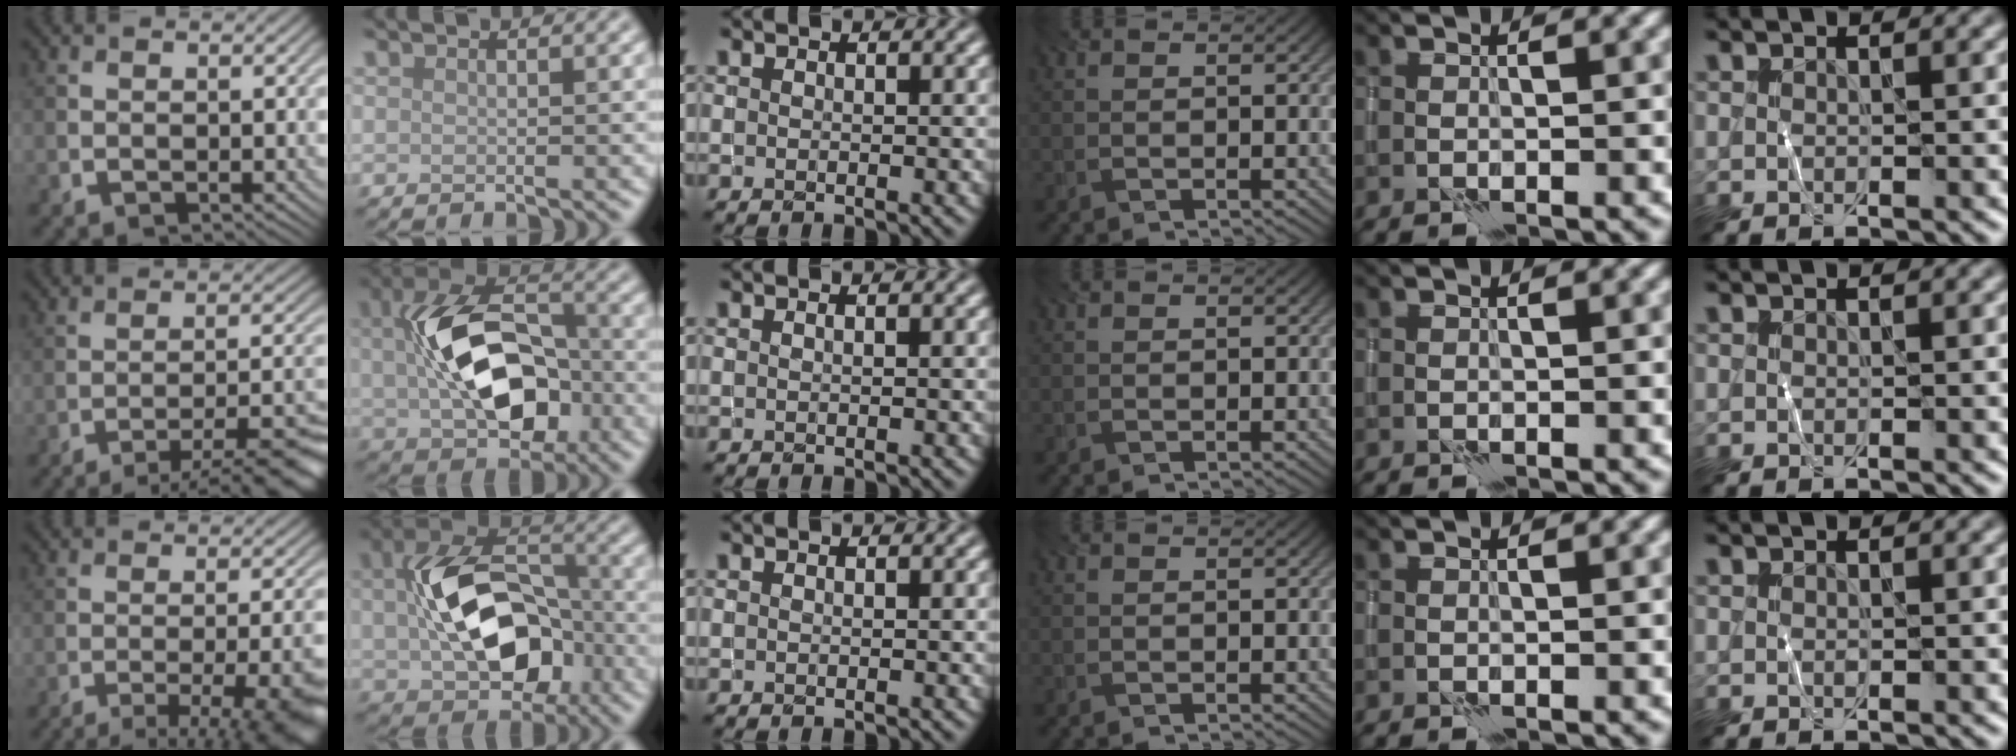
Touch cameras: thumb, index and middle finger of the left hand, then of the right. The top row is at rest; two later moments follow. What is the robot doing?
{"motion": "wrap", "object": "thread"}